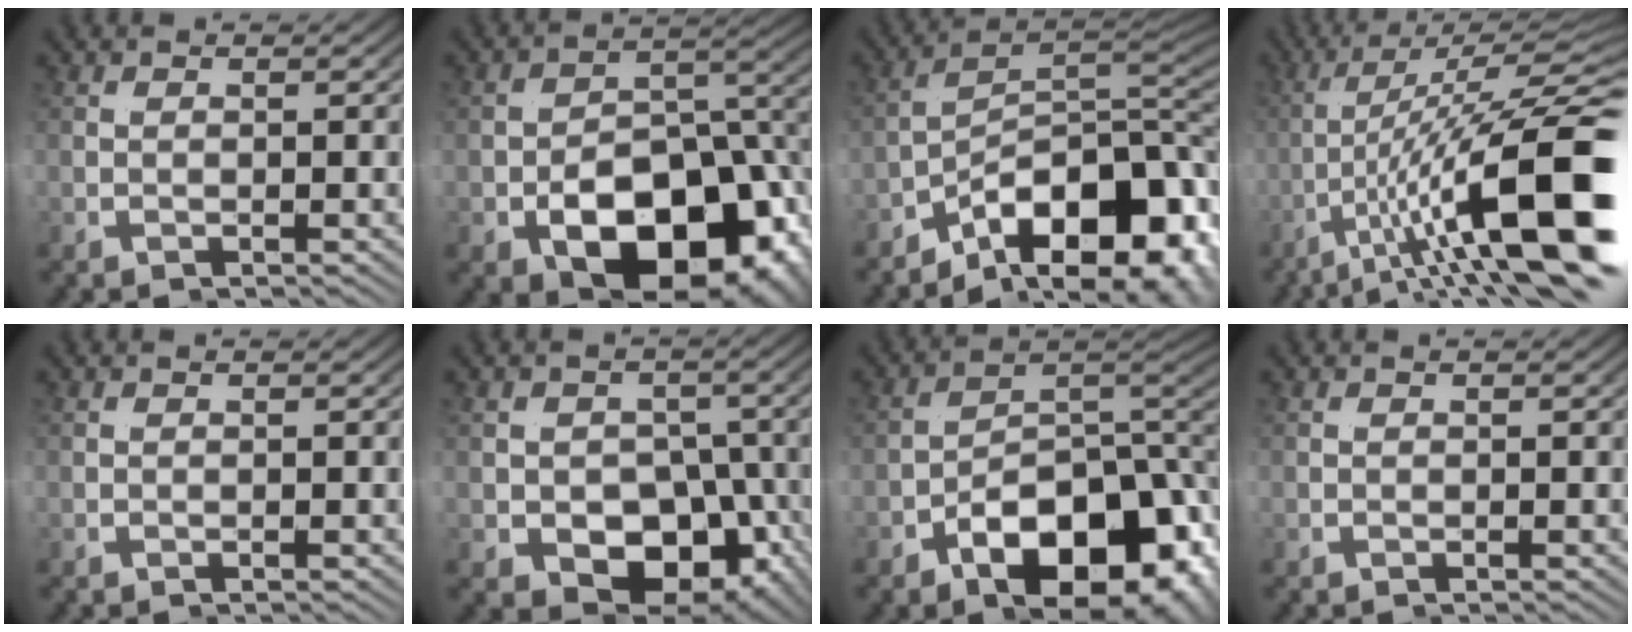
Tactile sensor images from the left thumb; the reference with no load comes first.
{"total": 11.8, "force": [-3.7, 6.5, 9.1], "torque": [-0.156, -0.016, -0.041]}
{"total": 11.9, "force": [-4.2, 4.9, 10.0], "torque": [-0.142, 0.005, -0.071]}
{"total": 11.4, "force": [-2.2, 1.3, 11.1], "torque": [-0.172, 0.019, -0.049]}
{"total": 0.0}
{"total": 9.7, "force": [-1.2, 6.9, 6.8], "torque": [-0.098, -0.022, -0.015]}
{"total": 11.5, "force": [-5.4, 5.5, 8.5], "torque": [-0.144, -0.005, -0.078]}
{"total": 0.0}